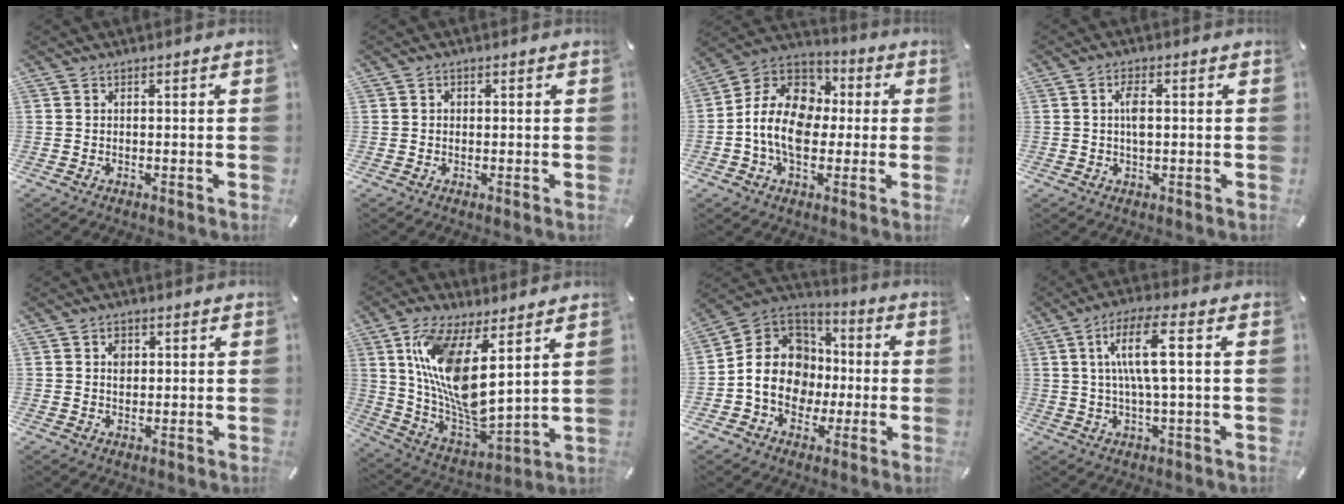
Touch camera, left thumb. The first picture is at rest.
{"total": 1.0, "force": [0.1, 0.9, 0.3], "torque": [-0.007, 0.005, 0.001]}
{"total": 14.3, "force": [-2.5, 10.9, 8.9], "torque": [-0.203, 0.017, -0.051]}
{"total": 3.6, "force": [0.4, 1.5, 3.2], "torque": [-0.073, 0.003, 0.002]}
{"total": 2.9, "force": [0.7, 2.3, 1.6], "torque": [-0.019, 0.002, 0.007]}
{"total": 15.8, "force": [7.2, 5.6, 12.8], "torque": [-0.277, -0.059, 0.125]}
{"total": 14.9, "force": [-2.3, 13.1, 6.8], "torque": [-0.150, 0.016, -0.038]}
{"total": 10.7, "force": [2.0, 2.4, 10.2], "torque": [-0.205, 0.000, 0.028]}